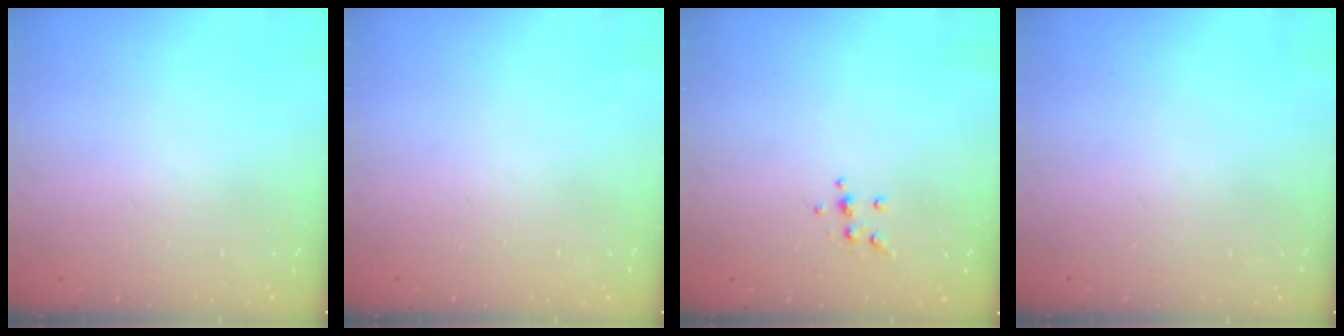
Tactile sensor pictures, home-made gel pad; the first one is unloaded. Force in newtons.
{"total": 0.0}
{"total": 4.3, "press": 4.2, "slide": 1.1}
{"total": 0.0}